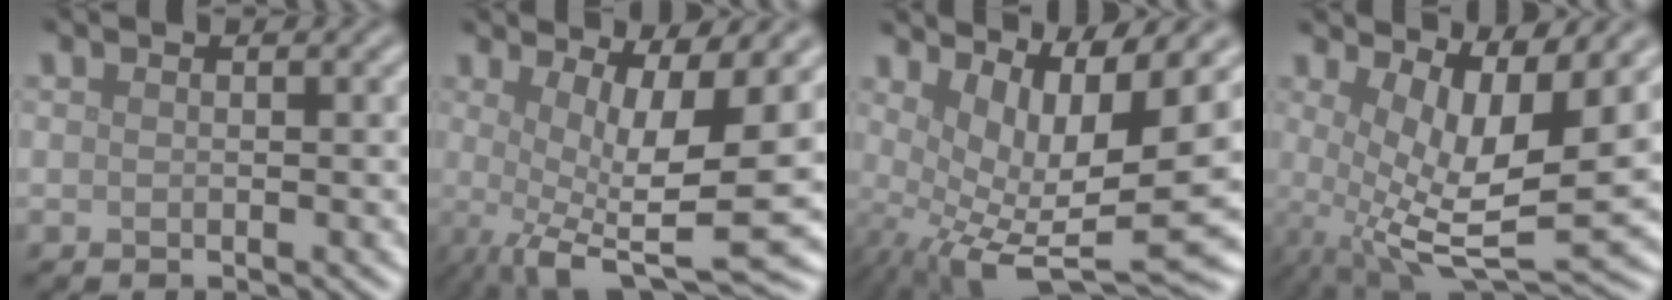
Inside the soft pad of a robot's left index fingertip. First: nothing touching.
{"total": 9.3, "force": [-0.2, 2.4, 9.0], "torque": [-0.145, -0.013, -0.003]}
{"total": 10.1, "force": [0.7, 2.5, 9.8], "torque": [-0.160, -0.004, 0.025]}
{"total": 9.4, "force": [1.5, 3.1, 8.8], "torque": [-0.155, -0.012, 0.031]}